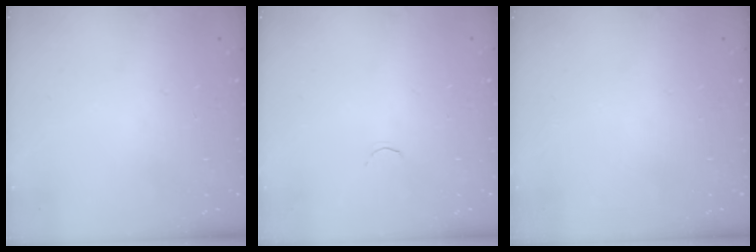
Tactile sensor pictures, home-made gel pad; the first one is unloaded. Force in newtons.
{"total": 1.7, "press": 1.6, "slide": 0.5}
{"total": 0.0}